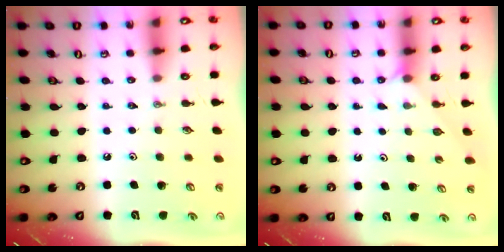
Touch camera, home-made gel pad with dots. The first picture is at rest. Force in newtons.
{"total": 1.9, "press": 1.9, "slide": 0.3}